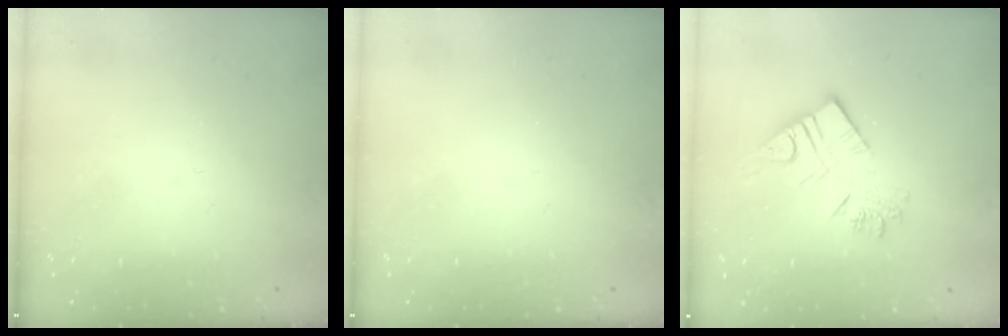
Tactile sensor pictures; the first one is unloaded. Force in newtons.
{"total": 0.0}
{"total": 10.8, "press": 10.7, "slide": 0.9}